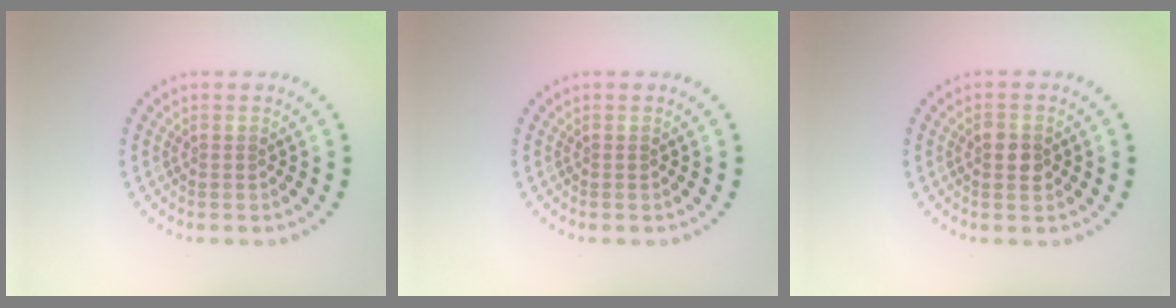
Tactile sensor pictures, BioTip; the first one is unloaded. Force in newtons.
{"total": 0.0}
{"total": 2.2, "press": 2.2, "slide": 0.1}